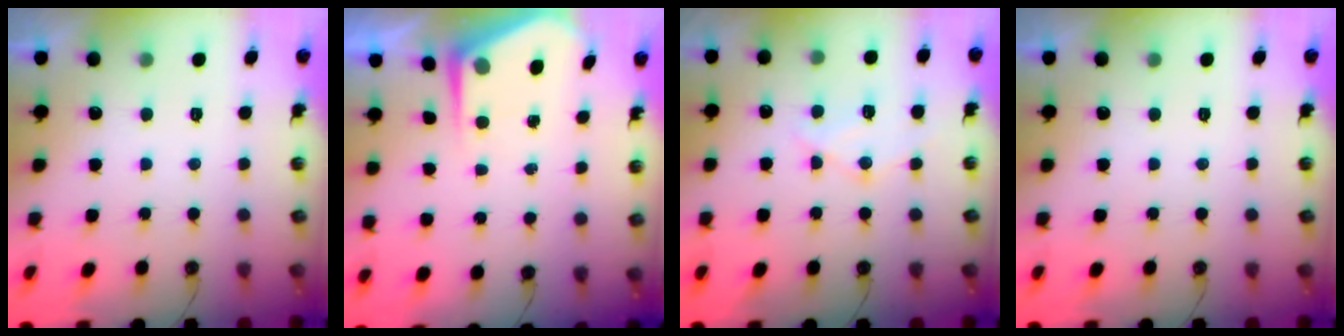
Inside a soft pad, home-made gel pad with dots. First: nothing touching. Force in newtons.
{"total": 5.8, "press": 5.8, "slide": 0.2}
{"total": 9.9, "press": 9.9, "slide": 0.4}
{"total": 0.0}